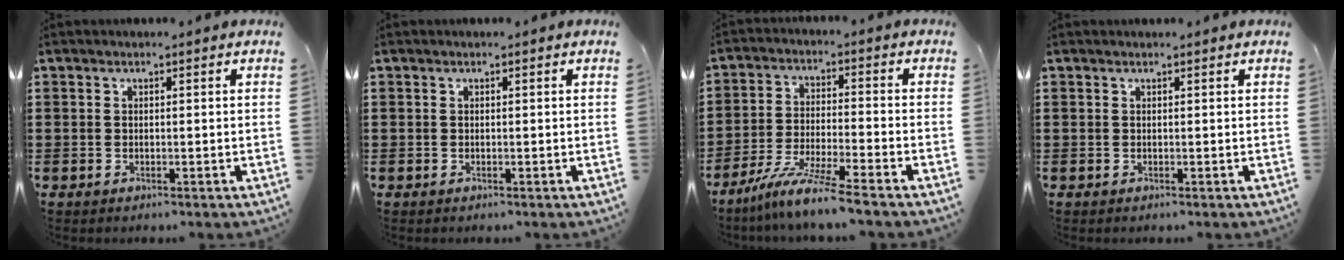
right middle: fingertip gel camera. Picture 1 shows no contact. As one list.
[{"total": 0.0}, {"total": 8.0, "force": [-6.9, -0.7, 4.0], "torque": [-0.085, -0.017, -0.135]}, {"total": 0.0}]